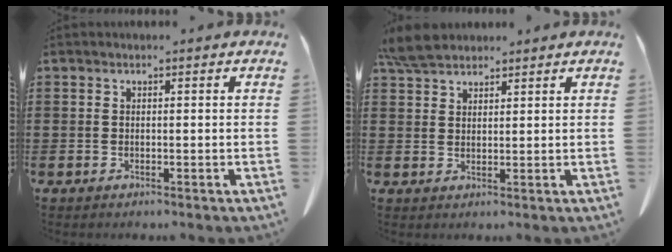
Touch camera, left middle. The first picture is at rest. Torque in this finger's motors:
{"motor_torque": [1.14, 1.00, 0.17, 0.13]}